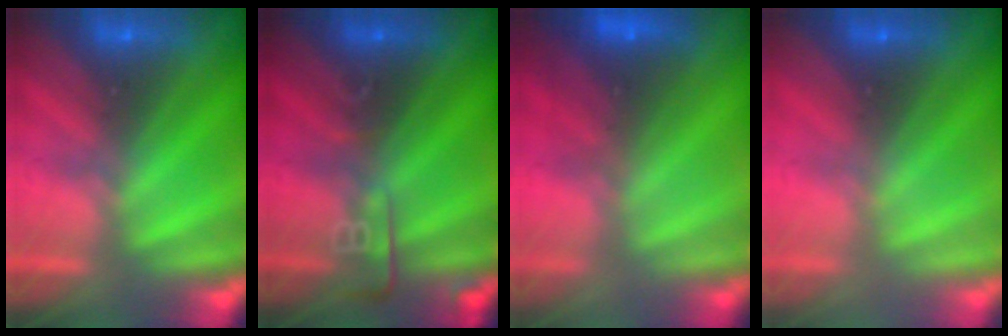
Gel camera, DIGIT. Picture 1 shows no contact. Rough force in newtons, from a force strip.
{"total": 2.6}
{"total": 2.8}
{"total": 3.0}